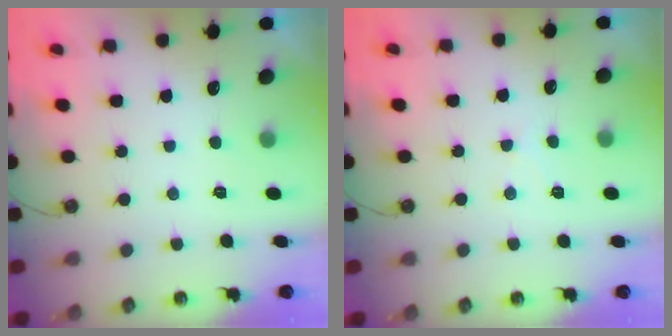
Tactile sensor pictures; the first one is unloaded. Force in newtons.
{"total": 6.1, "press": 6.0, "slide": 1.0}